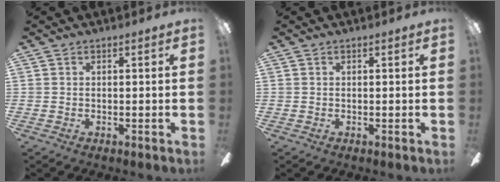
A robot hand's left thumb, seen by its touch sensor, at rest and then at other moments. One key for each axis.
{"total": 0.0}